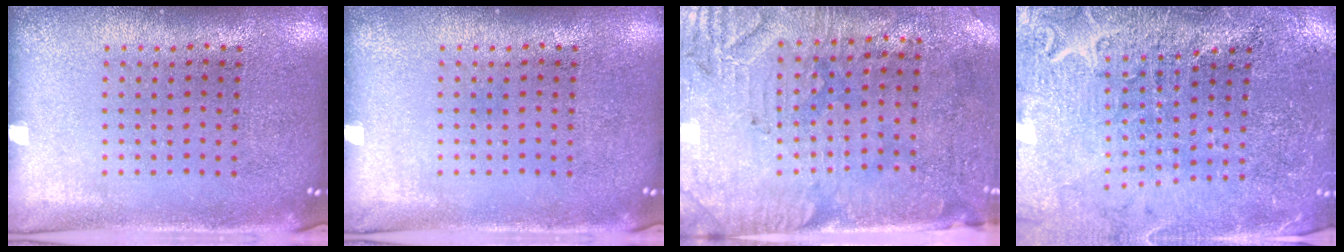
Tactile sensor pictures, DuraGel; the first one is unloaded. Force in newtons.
{"total": 0.0}
{"total": 3.1, "press": 2.7, "slide": 1.6}
{"total": 3.1, "press": 3.1, "slide": 0.5}